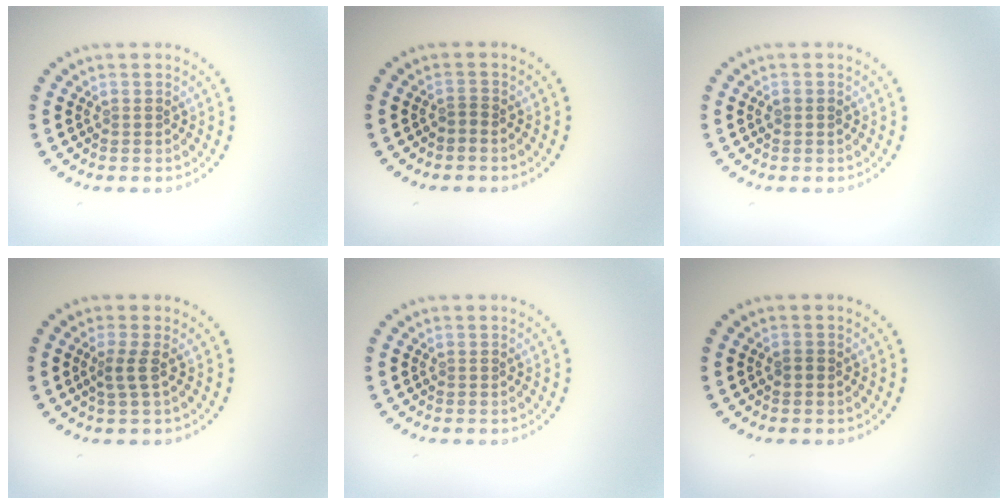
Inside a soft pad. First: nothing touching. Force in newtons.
{"total": 0.6, "press": 0.3, "slide": 0.5}
{"total": 0.9, "press": 0.9, "slide": 0.1}
{"total": 1.7, "press": 1.2, "slide": 1.3}
{"total": 0.0}
{"total": 0.8, "press": 0.7, "slide": 0.2}